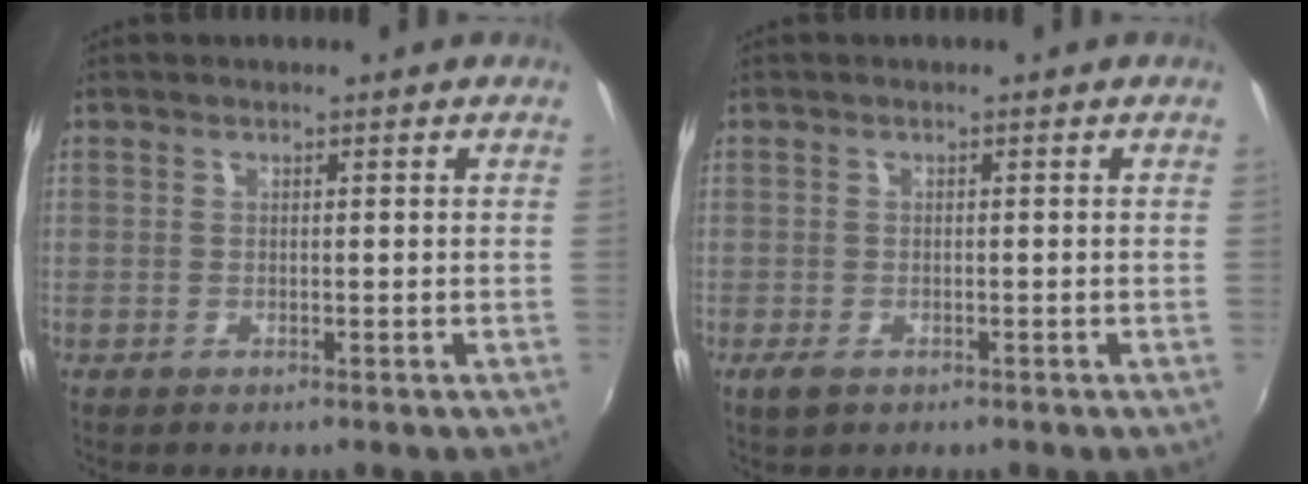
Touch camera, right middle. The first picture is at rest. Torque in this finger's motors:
{"motor_torque": [0.38, -0.35, 0.10, 0.00]}